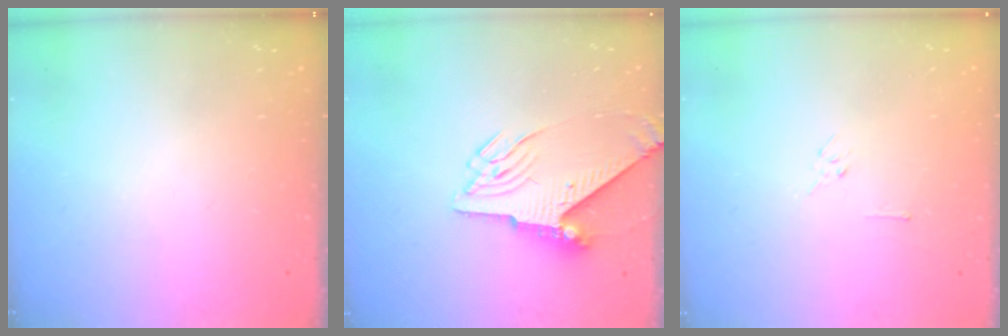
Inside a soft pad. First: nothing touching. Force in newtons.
{"total": 8.8, "press": 8.7, "slide": 1.1}
{"total": 3.5, "press": 3.4, "slide": 0.8}